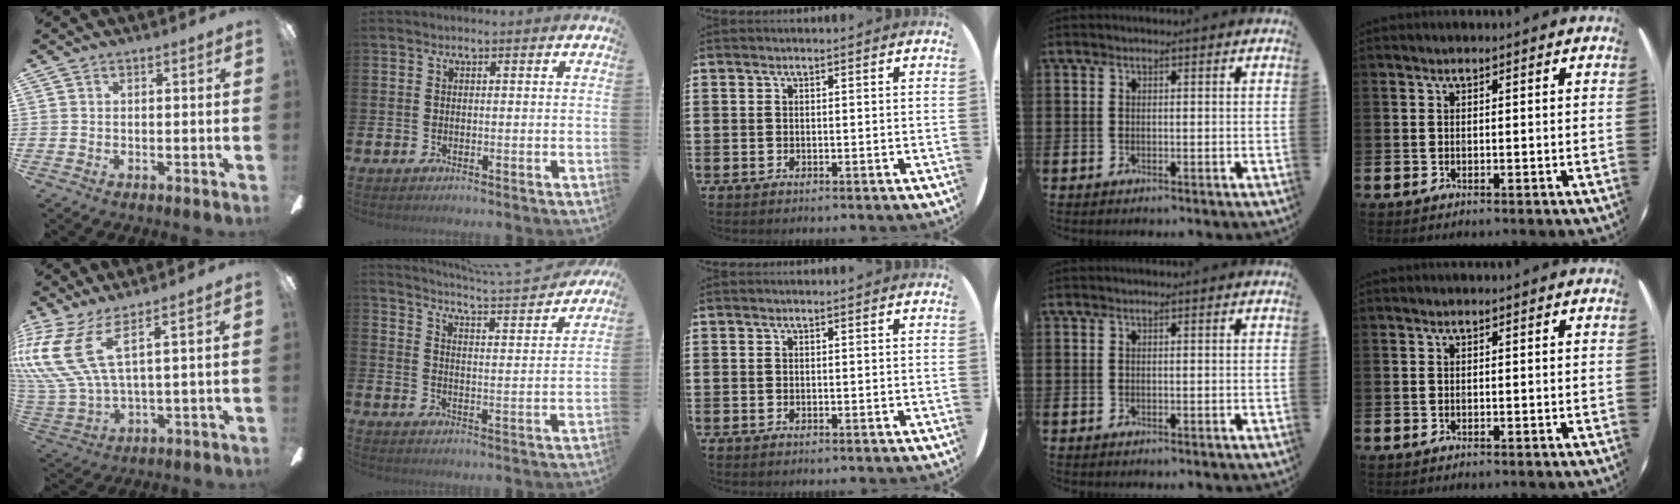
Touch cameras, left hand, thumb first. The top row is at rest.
{"thumb": {"total": 16.7, "force": [7.7, 6.9, 13.1], "torque": [-0.301, -0.035, 0.133]}, "index": {"total": 5.0, "force": [4.9, -0.7, 1.0], "torque": [-0.029, -0.045, 0.079]}}